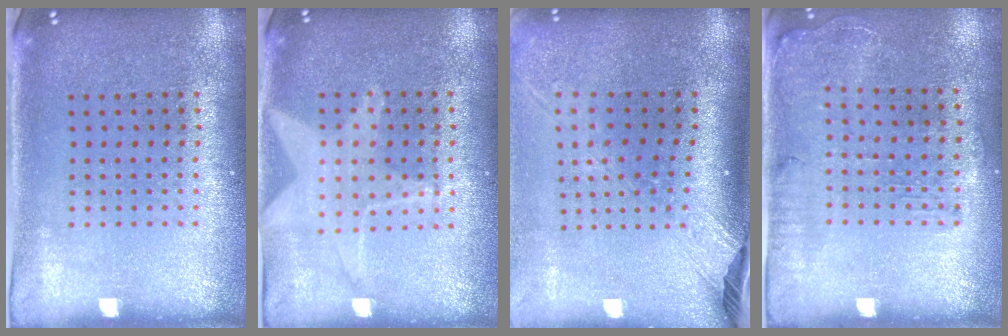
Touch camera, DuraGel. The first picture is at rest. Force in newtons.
{"total": 1.4, "press": 1.4, "slide": 0.3}
{"total": 2.6, "press": 2.0, "slide": 1.7}
{"total": 1.3, "press": 1.2, "slide": 0.4}